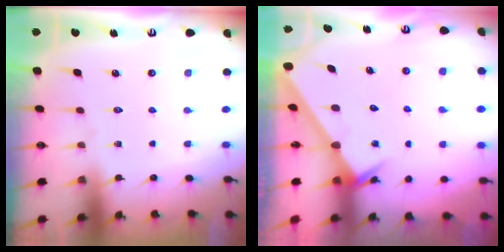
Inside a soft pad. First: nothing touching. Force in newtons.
{"total": 2.4, "press": 2.4, "slide": 0.1}